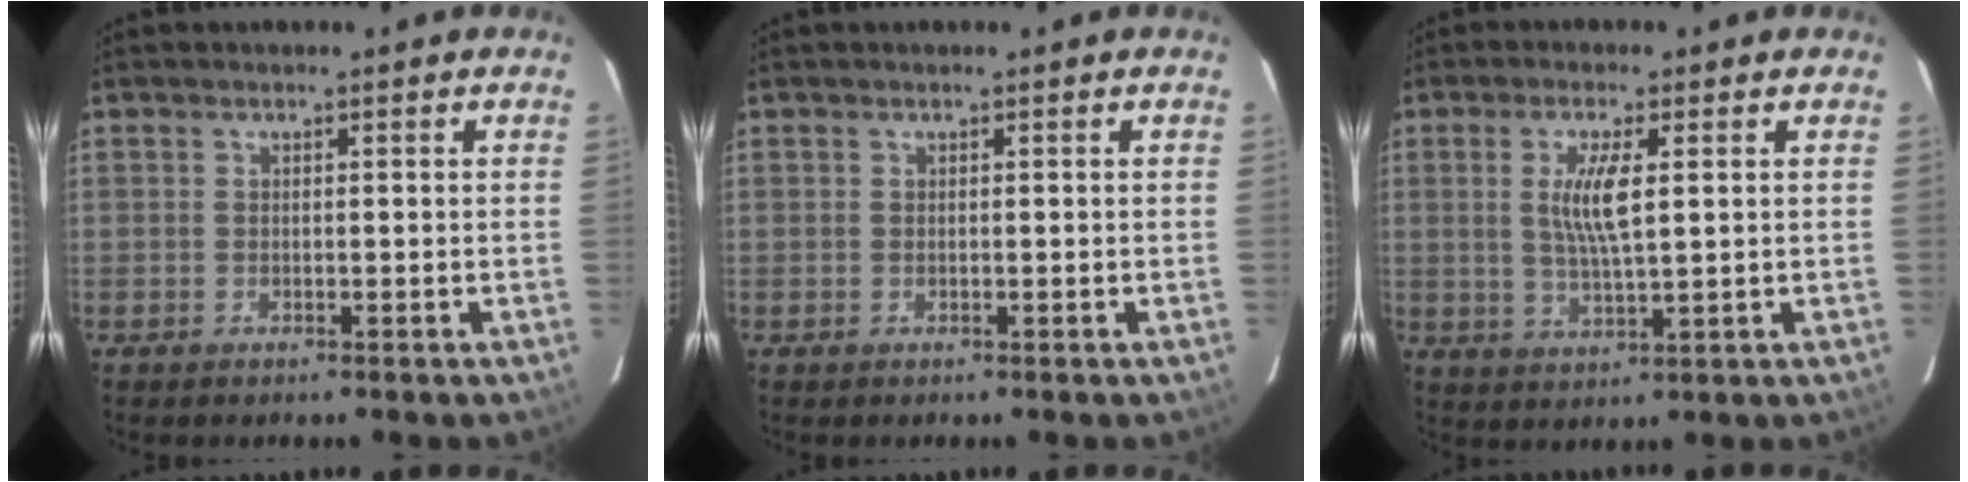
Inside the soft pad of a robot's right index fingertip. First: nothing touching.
{"total": 0.0}
{"total": 6.6, "force": [1.3, 1.2, 6.3], "torque": [-0.123, -0.003, 0.026]}